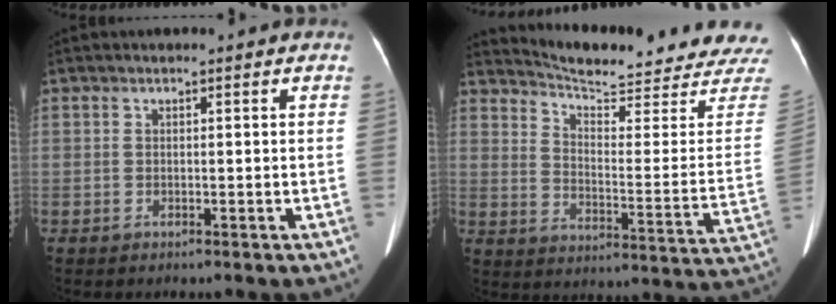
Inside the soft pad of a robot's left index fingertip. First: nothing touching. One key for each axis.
{"total": 22.5, "fx": 21.8, "fy": 1.4, "fz": 5.4, "tx": -0.083, "ty": -0.105, "tz": 0.267}